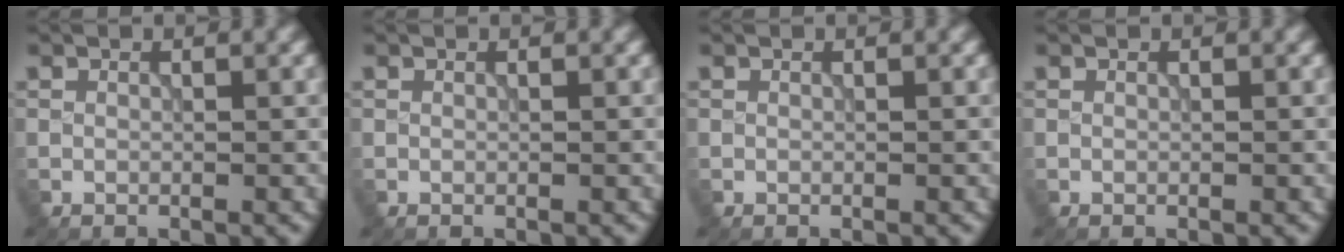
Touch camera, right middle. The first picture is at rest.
{"total": 0.0}
{"total": 0.0}
{"total": 0.0}